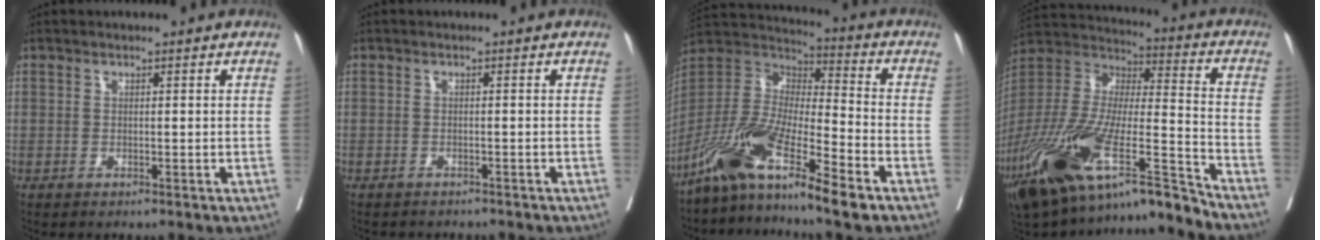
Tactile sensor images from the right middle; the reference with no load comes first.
{"total": 4.5, "force": [-4.1, 1.5, 1.2], "torque": [-0.018, -0.001, -0.053]}
{"total": 14.7, "force": [-9.9, 1.2, 10.7], "torque": [-0.225, -0.016, -0.189]}
{"total": 25.4, "force": [-17.2, 3.9, 18.2], "torque": [-0.350, -0.037, -0.309]}